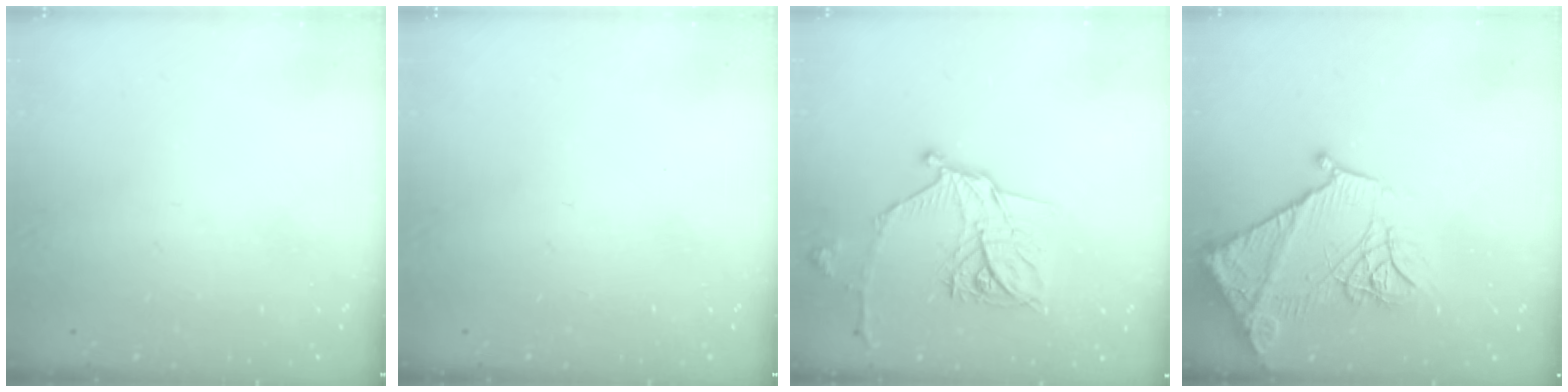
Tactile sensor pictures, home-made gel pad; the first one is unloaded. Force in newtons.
{"total": 0.0}
{"total": 16.7, "press": 16.6, "slide": 0.6}
{"total": 19.3, "press": 19.2, "slide": 2.1}